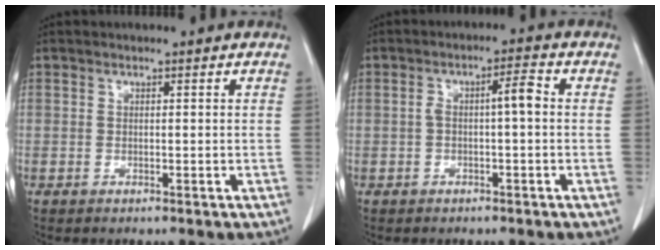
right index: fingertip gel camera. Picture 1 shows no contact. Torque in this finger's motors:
{"motor_torque": [0.07, 0.01, 0.06, 0.03]}